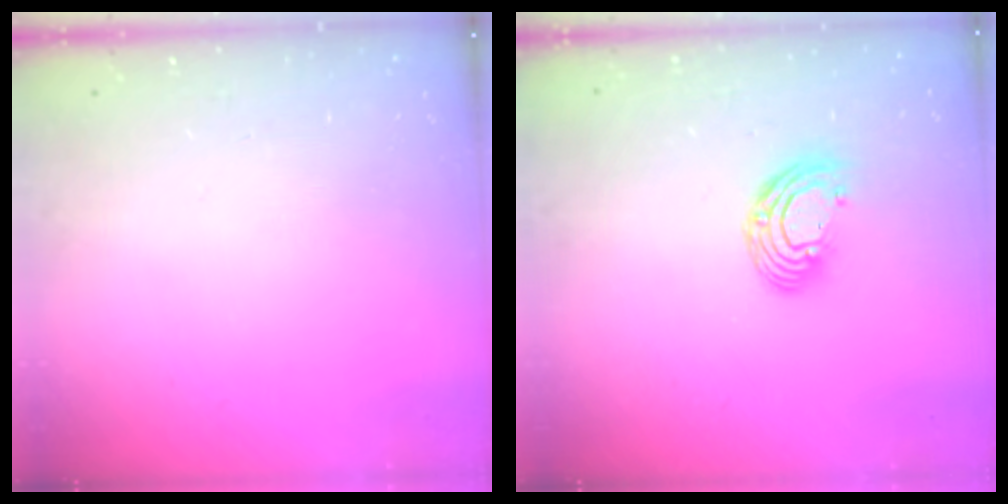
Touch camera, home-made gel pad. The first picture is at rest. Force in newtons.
{"total": 9.5, "press": 9.5, "slide": 0.6}